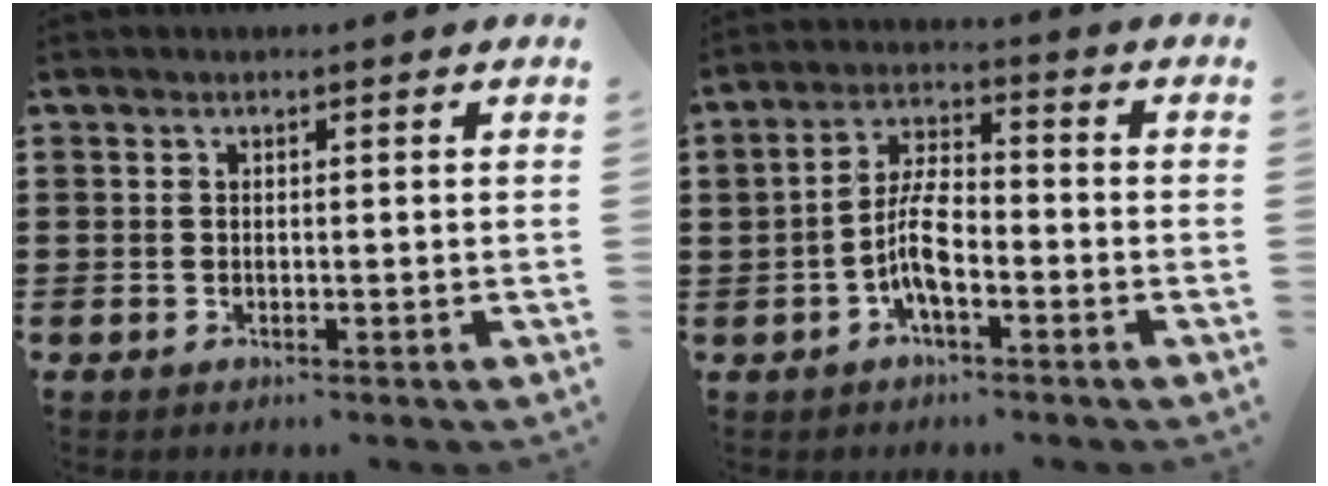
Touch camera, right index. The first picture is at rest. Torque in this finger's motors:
{"motor_torque": [0.65, 0.31, 0.41, 0.11]}